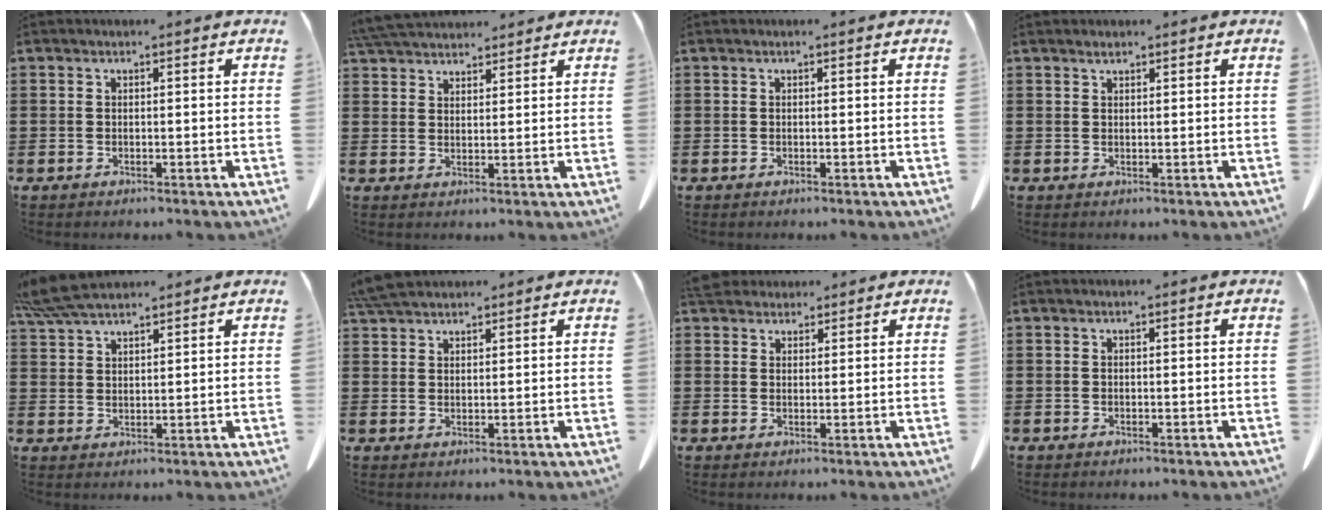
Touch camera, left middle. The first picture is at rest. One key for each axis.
{"total": 5.2, "fx": 4.9, "fy": 1.0, "fz": 1.3, "tx": -0.039, "ty": -0.012, "tz": 0.096}
{"total": 0.0}
{"total": 1.0, "fx": 0.8, "fy": 0.2, "fz": 0.5, "tx": -0.012, "ty": -0.001, "tz": 0.017}
{"total": 6.5, "fx": 5.7, "fy": 1.2, "fz": 2.9, "tx": -0.075, "ty": -0.011, "tz": 0.110}
{"total": 4.6, "fx": 4.2, "fy": 0.9, "fz": 1.5, "tx": -0.042, "ty": -0.005, "tz": 0.083}
{"total": 4.1, "fx": 3.7, "fy": 1.3, "fz": 1.1, "tx": -0.025, "ty": -0.008, "tz": 0.070}
{"total": 0.0}